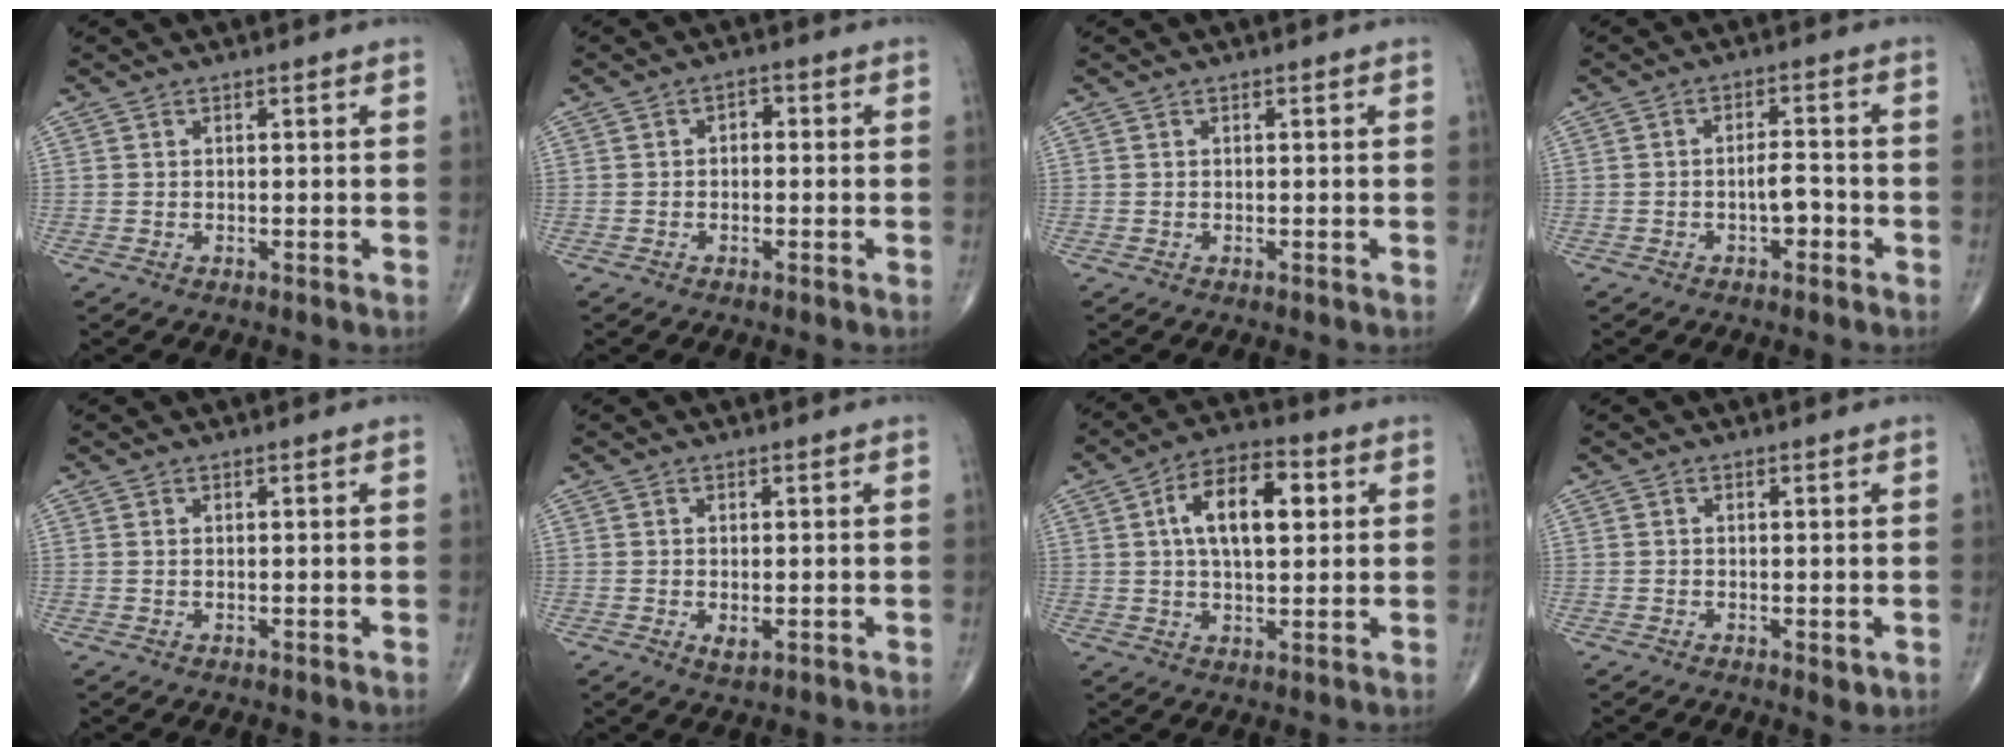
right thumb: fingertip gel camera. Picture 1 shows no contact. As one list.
[{"total": 1.8, "force": [-0.2, 1.3, 1.3], "torque": [-0.006, 0.008, -0.011]}, {"total": 0.0}, {"total": 3.7, "force": [-1.5, 1.7, 2.8], "torque": [-0.038, 0.018, -0.026]}, {"total": 0.0}, {"total": 1.9, "force": [-0.4, 0.9, 1.6], "torque": [-0.028, -0.005, -0.003]}, {"total": 12.5, "force": [2.9, 6.2, 10.5], "torque": [-0.161, 0.011, 0.043]}, {"total": 1.6, "force": [-0.4, 0.8, 1.4], "torque": [-0.015, -0.003, -0.006]}]